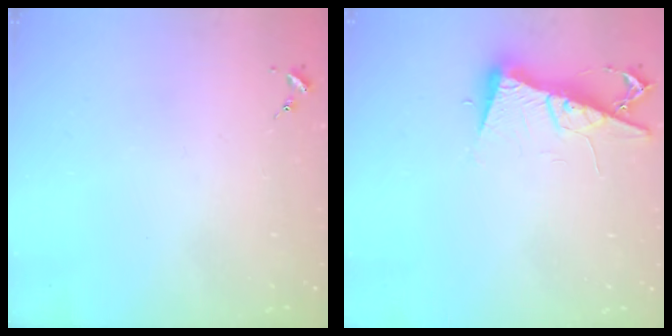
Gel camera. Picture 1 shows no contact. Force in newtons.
{"total": 9.5, "press": 9.5, "slide": 1.2}